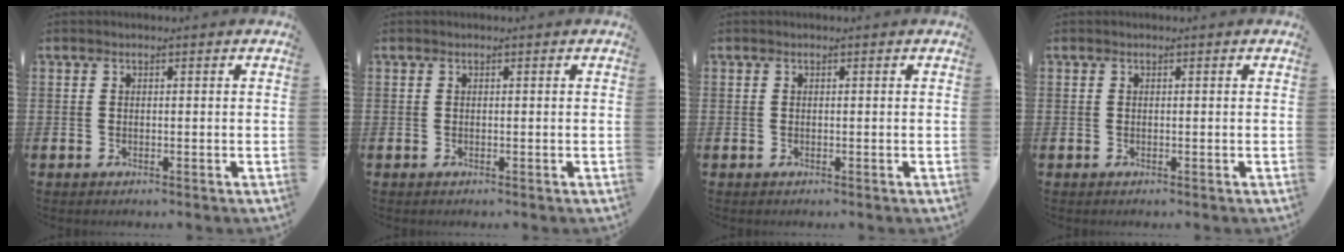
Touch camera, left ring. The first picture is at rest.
{"total": 0.0}
{"total": 0.0}
{"total": 0.0}